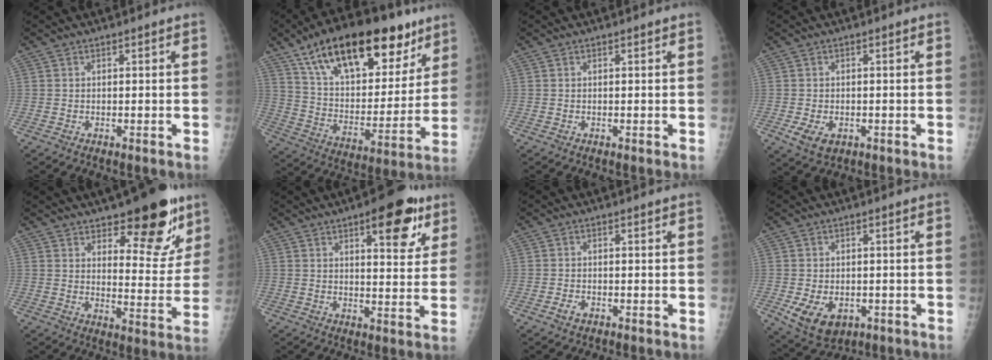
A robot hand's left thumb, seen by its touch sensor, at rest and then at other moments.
{"total": 28.5, "force": [17.1, 13.4, 18.4], "torque": [-0.257, -0.029, 0.277]}
{"total": 0.0}
{"total": 4.3, "force": [-1.4, 2.9, 2.9], "torque": [-0.051, -0.004, -0.016]}
{"total": 15.0, "force": [9.7, 6.1, 9.6], "torque": [-0.068, -0.064, 0.140]}
{"total": 11.6, "force": [6.2, 4.5, 8.8], "torque": [-0.080, -0.025, 0.077]}
{"total": 1.7, "force": [-0.9, 1.0, 1.0], "torque": [-0.019, 0.002, -0.016]}
{"total": 8.2, "force": [-2.5, 5.7, 5.4], "torque": [-0.081, -0.003, -0.024]}